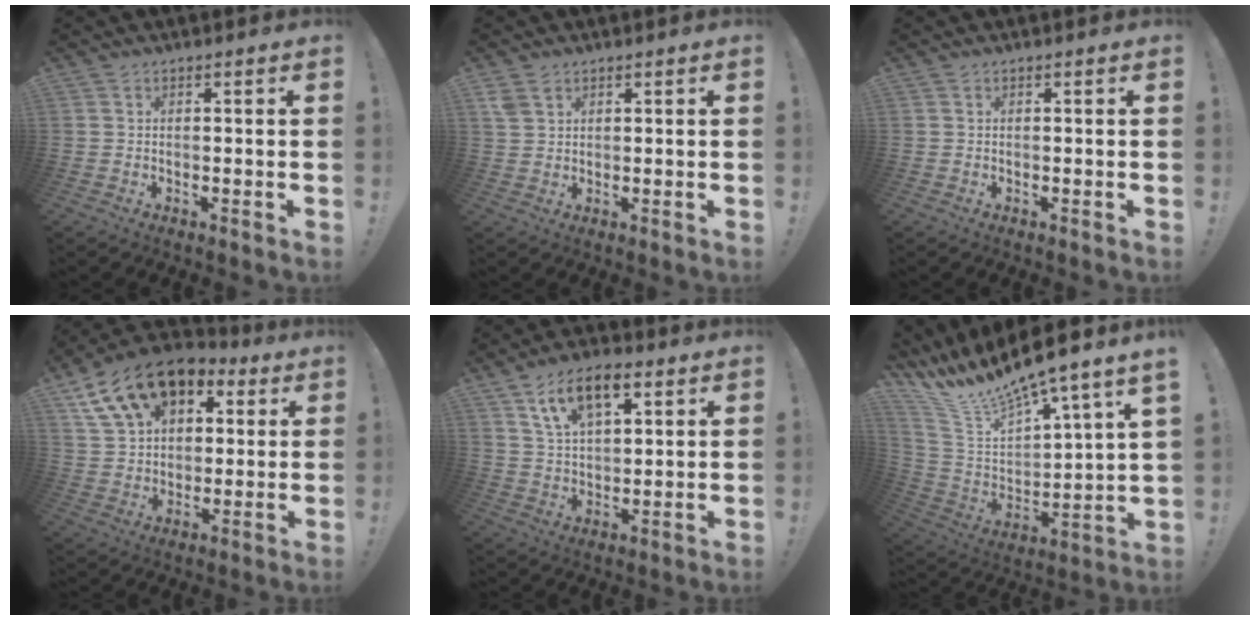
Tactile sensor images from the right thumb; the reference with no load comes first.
{"total": 3.6, "force": [2.4, 2.2, 1.5], "torque": [-0.022, -0.011, 0.047]}
{"total": 0.0}
{"total": 16.5, "force": [8.5, 11.0, 8.9], "torque": [-0.148, -0.040, 0.160]}
{"total": 12.3, "force": [6.6, 6.2, 8.3], "torque": [-0.141, -0.009, 0.120]}
{"total": 13.5, "force": [10.8, 2.5, 7.8], "torque": [-0.149, -0.087, 0.178]}